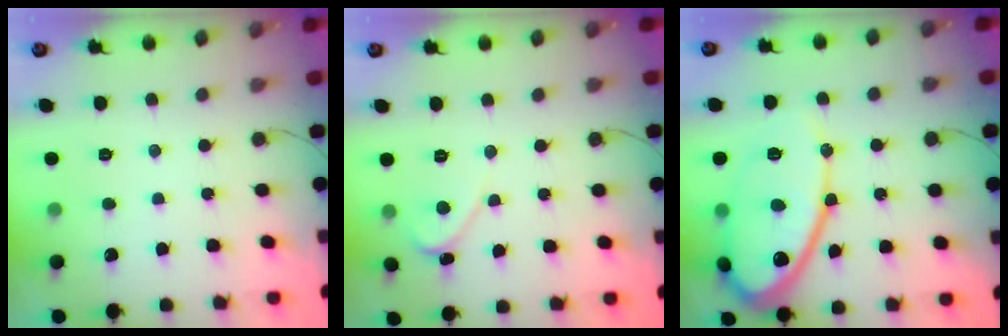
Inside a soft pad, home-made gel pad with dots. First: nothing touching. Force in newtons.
{"total": 2.1, "press": 2.1, "slide": 0.2}
{"total": 16.3, "press": 16.3, "slide": 1.4}